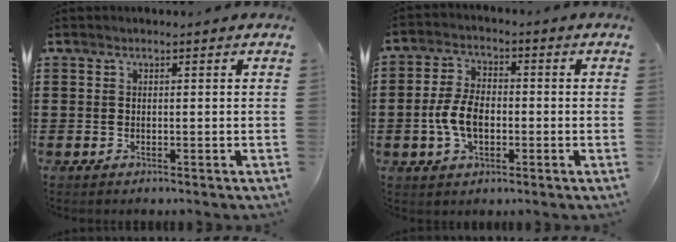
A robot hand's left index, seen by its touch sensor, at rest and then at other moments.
{"total": 6.7, "force": [-1.4, 3.9, 5.2], "torque": [-0.127, 0.000, -0.032]}